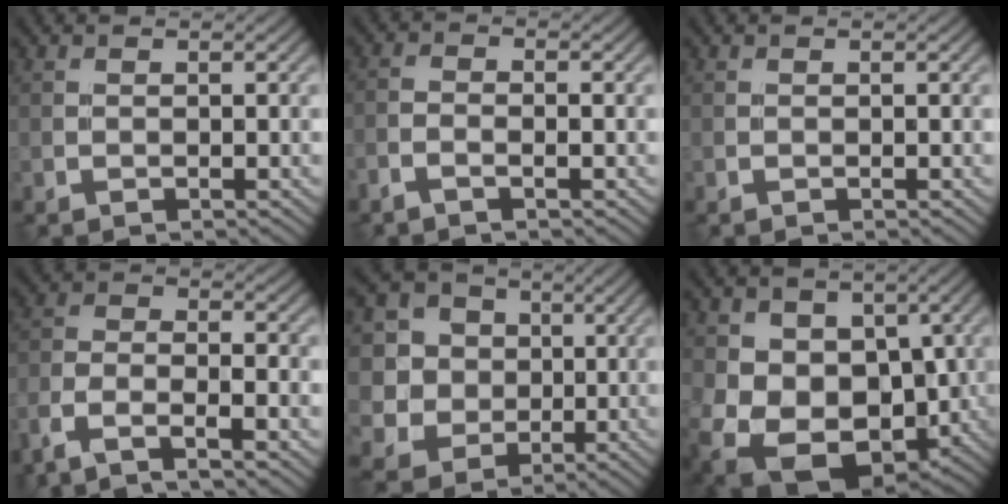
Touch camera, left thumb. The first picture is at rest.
{"total": 1.9, "force": [-1.2, 0.5, 1.4], "torque": [-0.032, 0.001, -0.030]}
{"total": 0.0}
{"total": 6.7, "force": [-4.6, 1.7, 4.6], "torque": [-0.100, -0.005, -0.100]}
{"total": 9.3, "force": [1.3, 8.4, 3.6], "torque": [-0.122, 0.002, -0.002]}
{"total": 14.9, "force": [-2.1, 11.6, 9.1], "torque": [-0.170, -0.038, -0.029]}